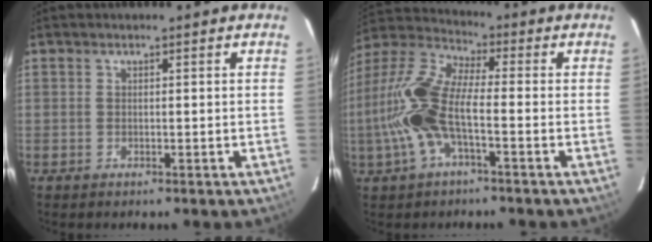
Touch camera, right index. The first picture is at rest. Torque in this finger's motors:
{"motor_torque": [1.46, -0.68, 1.05, 0.21]}